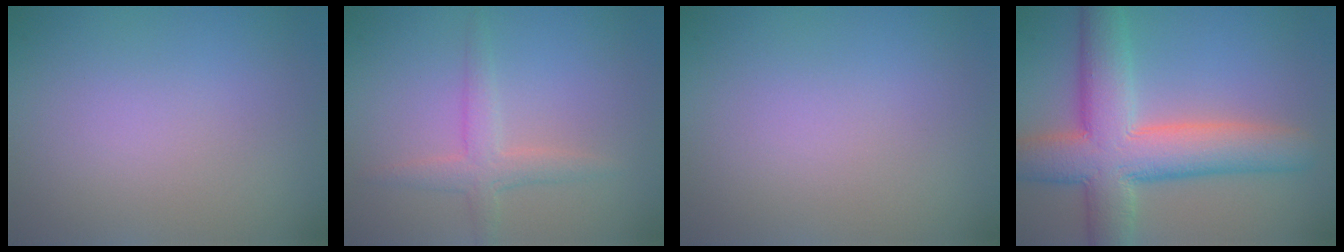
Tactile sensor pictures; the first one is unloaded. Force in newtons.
{"total": 2.5, "press": 2.4, "slide": 0.3}
{"total": 0.0}
{"total": 9.3, "press": 9.3, "slide": 0.7}